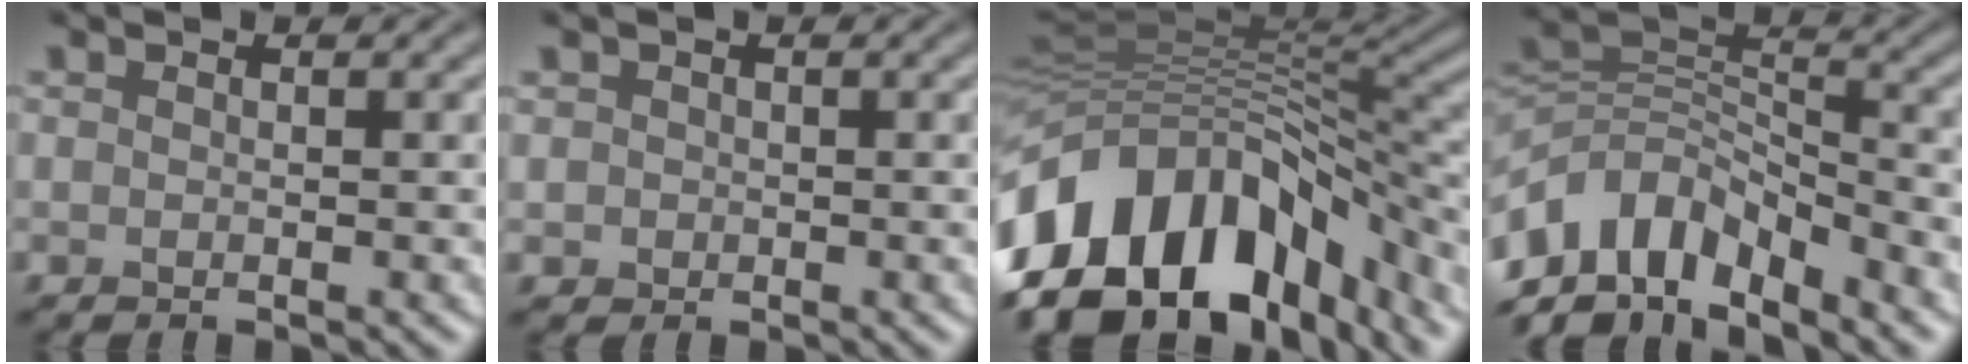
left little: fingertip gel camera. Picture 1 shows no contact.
{"total": 1.0, "force": [0.1, 1.0, 0.0], "torque": [0.010, -0.001, 0.002]}
{"total": 15.4, "force": [-8.4, 9.0, 9.2], "torque": [-0.191, 0.004, -0.133]}
{"total": 9.8, "force": [-6.3, 5.1, 5.5], "torque": [-0.092, 0.003, -0.125]}